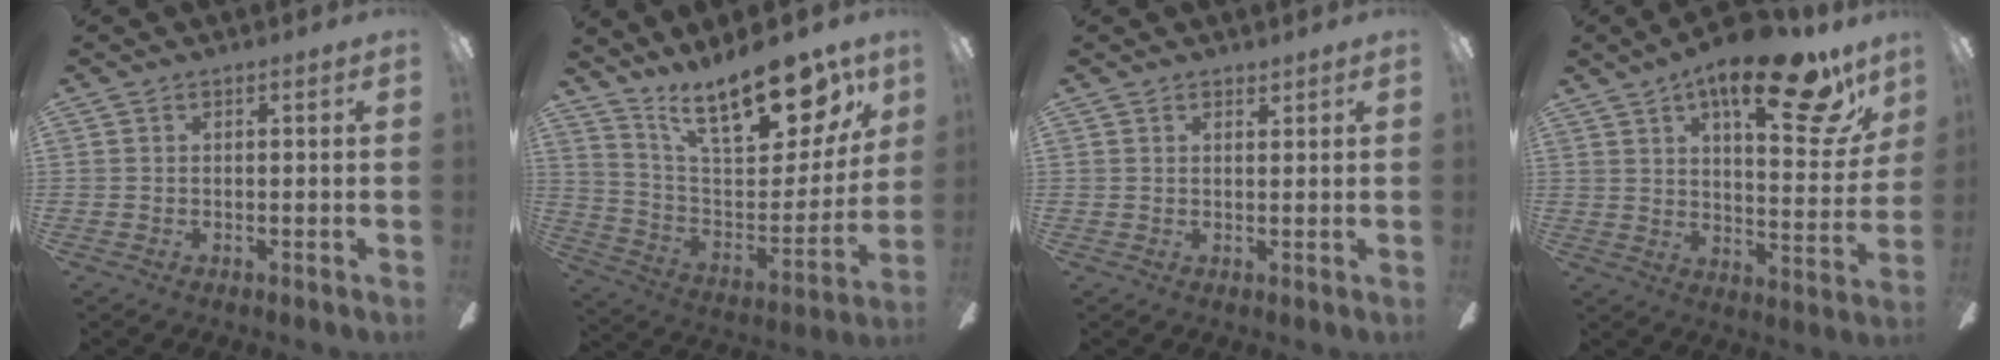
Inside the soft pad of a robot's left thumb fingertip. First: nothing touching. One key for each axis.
{"total": 22.1, "fx": 15.5, "fy": 8.4, "fz": 13.3, "tx": -0.205, "ty": -0.099, "tz": 0.265}
{"total": 1.6, "fx": 1.3, "fy": 0.8, "fz": 0.4, "tx": 0.008, "ty": -0.006, "tz": 0.022}
{"total": 22.2, "fx": 13.1, "fy": 7.9, "fz": 16.1, "tx": -0.228, "ty": -0.067, "tz": 0.202}